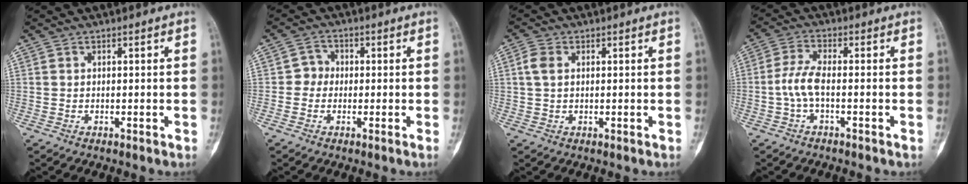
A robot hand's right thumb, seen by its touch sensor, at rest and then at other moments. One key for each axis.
{"total": 2.7, "fx": -0.4, "fy": 2.4, "fz": 1.0, "tx": 0.001, "ty": 0.009, "tz": -0.020}
{"total": 3.1, "fx": 0.7, "fy": 2.0, "fz": 2.2, "tx": -0.050, "ty": 0.007, "tz": 0.012}
{"total": 4.7, "fx": -1.3, "fy": 1.5, "fz": 4.3, "tx": -0.103, "ty": 0.012, "tz": -0.030}